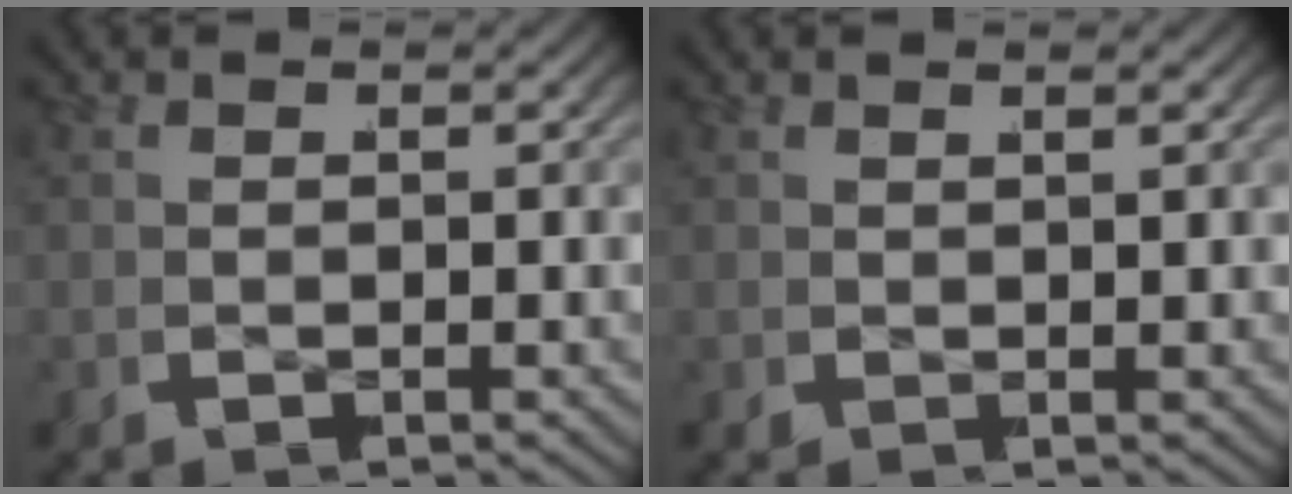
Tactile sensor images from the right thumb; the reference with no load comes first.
{"total": 1.0, "force": [0.6, -0.8, -0.1], "torque": [0.006, 0.009, 0.011]}